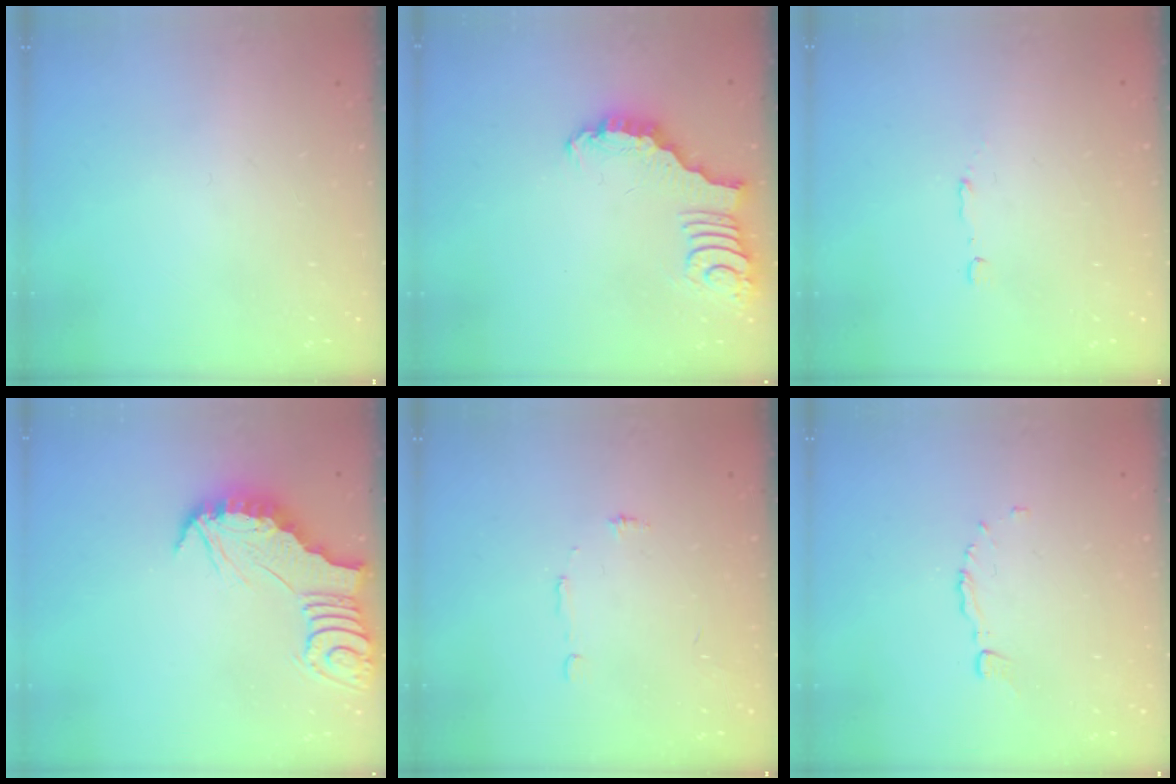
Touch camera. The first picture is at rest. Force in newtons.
{"total": 2.8, "press": 2.8, "slide": 0.3}
{"total": 2.9, "press": 2.9, "slide": 0.6}
{"total": 2.8, "press": 2.8, "slide": 0.3}
{"total": 5.4, "press": 5.4, "slide": 0.3}
{"total": 4.1, "press": 4.1, "slide": 0.3}